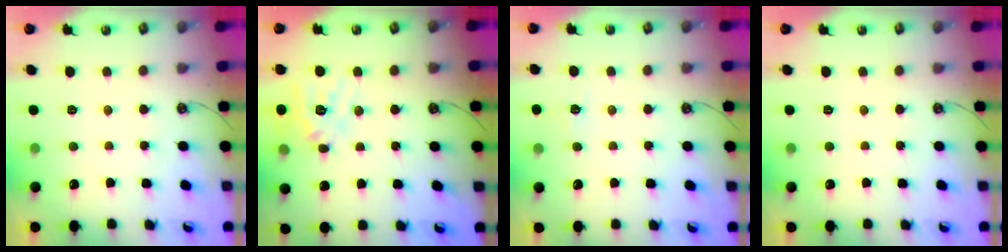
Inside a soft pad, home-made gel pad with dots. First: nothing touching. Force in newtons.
{"total": 14.2, "press": 14.1, "slide": 1.8}
{"total": 5.1, "press": 5.1, "slide": 0.6}
{"total": 0.0}